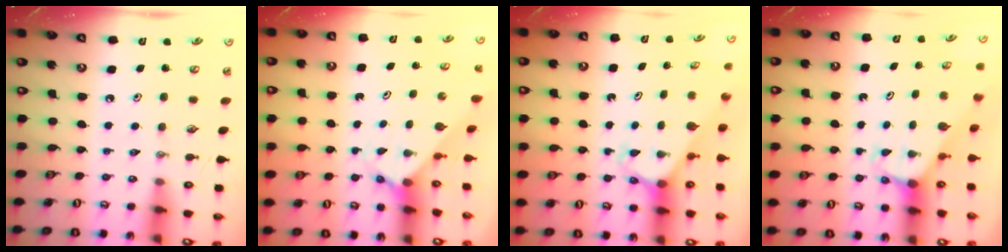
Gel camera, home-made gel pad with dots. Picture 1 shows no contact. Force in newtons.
{"total": 2.3, "press": 2.3, "slide": 0.2}
{"total": 2.7, "press": 2.7, "slide": 0.2}
{"total": 4.1, "press": 4.1, "slide": 0.2}